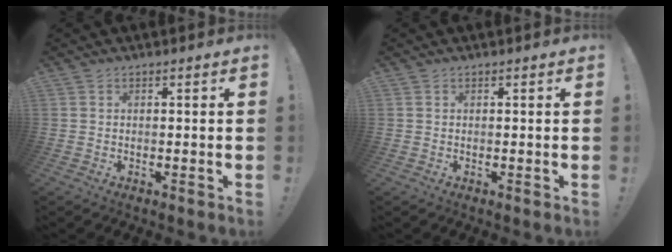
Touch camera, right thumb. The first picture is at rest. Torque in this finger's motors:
{"motor_torque": [0.09, 0.08, -0.02, 0.02, -0.05]}